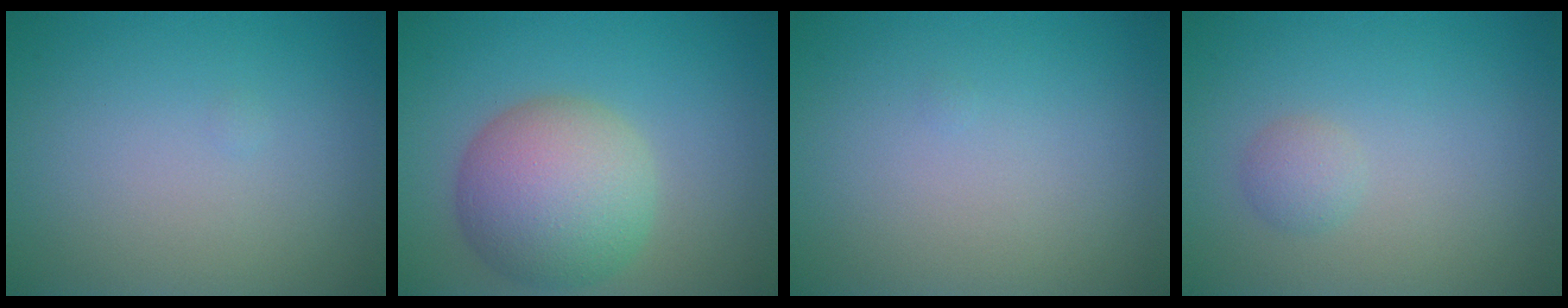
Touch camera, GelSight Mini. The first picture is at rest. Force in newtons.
{"total": 7.7, "press": 7.7, "slide": 0.4}
{"total": 0.0}
{"total": 1.3, "press": 1.3, "slide": 0.1}